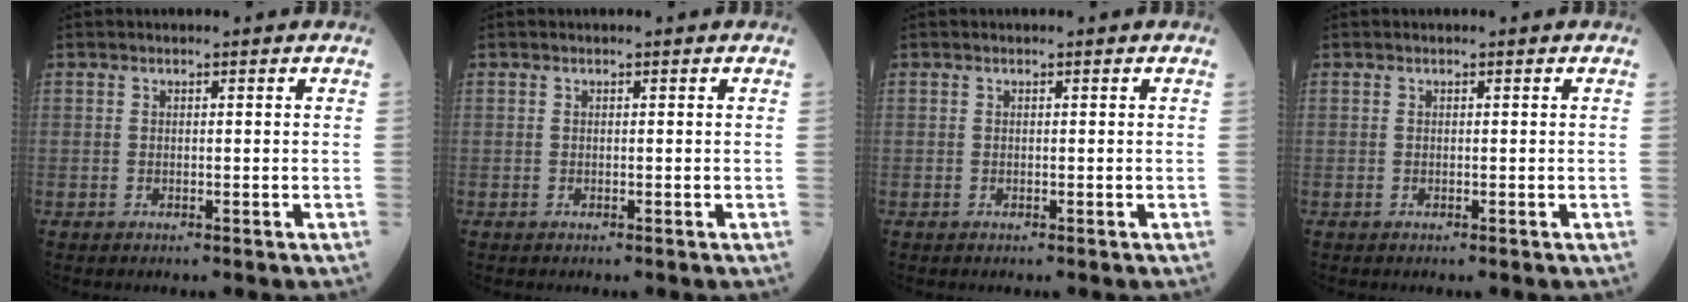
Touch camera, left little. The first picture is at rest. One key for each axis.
{"total": 0.0}
{"total": 0.0}
{"total": 0.0}